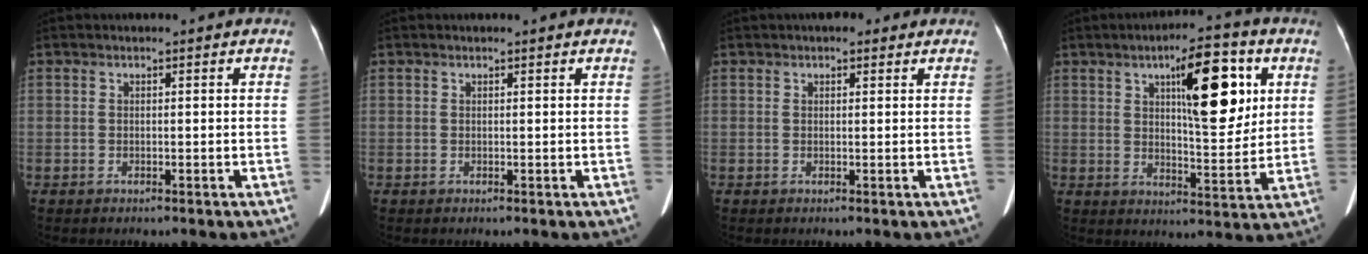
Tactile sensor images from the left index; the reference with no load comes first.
{"total": 0.9, "force": [0.8, 0.0, 0.2], "torque": [-0.008, 0.004, 0.009]}
{"total": 2.3, "force": [1.5, 1.4, 0.9], "torque": [-0.010, 0.014, 0.016]}
{"total": 12.2, "force": [4.5, 3.3, 10.8], "torque": [-0.158, 0.010, 0.069]}